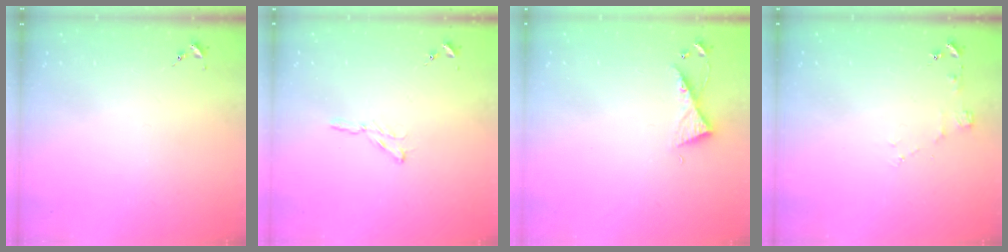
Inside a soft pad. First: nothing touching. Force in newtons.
{"total": 2.9, "press": 2.9, "slide": 0.3}
{"total": 6.2, "press": 6.2, "slide": 0.6}
{"total": 4.0, "press": 3.9, "slide": 0.5}